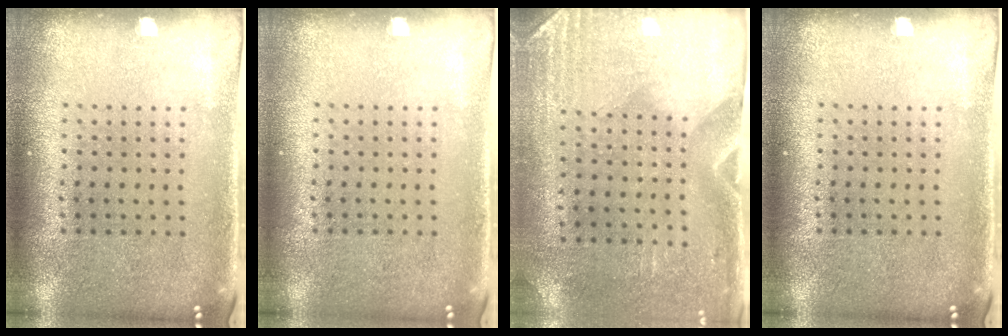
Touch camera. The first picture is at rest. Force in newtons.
{"total": 0.0}
{"total": 2.9, "press": 2.5, "slide": 1.5}
{"total": 0.0}